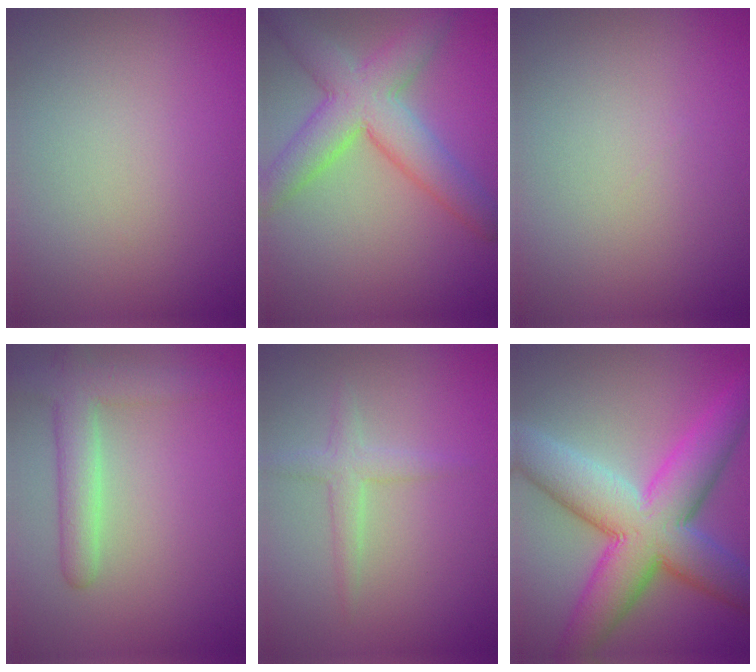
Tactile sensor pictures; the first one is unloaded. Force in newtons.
{"total": 6.8, "press": 6.8, "slide": 0.2}
{"total": 0.0}
{"total": 4.1, "press": 4.1, "slide": 0.3}
{"total": 1.9, "press": 1.9, "slide": 0.2}
{"total": 11.8, "press": 11.8, "slide": 0.3}